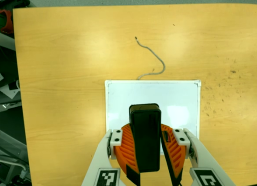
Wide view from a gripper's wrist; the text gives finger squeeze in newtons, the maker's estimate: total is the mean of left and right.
{"total": 10.7, "left": 10.0, "right": 11.5}